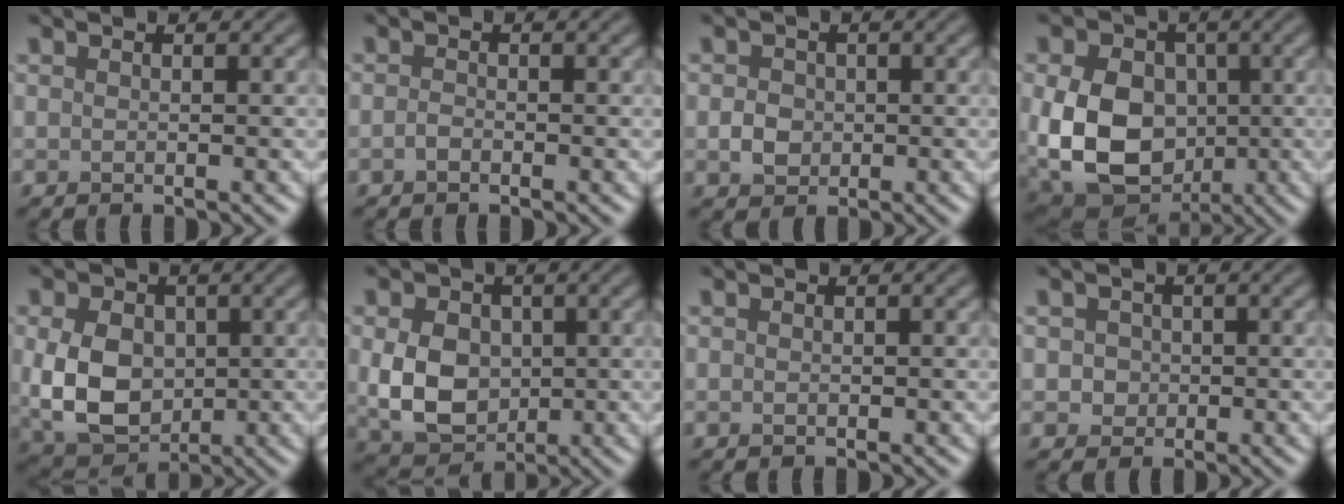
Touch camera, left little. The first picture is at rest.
{"total": 0.7, "force": [-0.4, 0.3, 0.5], "torque": [-0.011, -0.001, -0.009]}
{"total": 2.0, "force": [-0.1, 1.7, 0.9], "torque": [-0.013, -0.001, -0.006]}
{"total": 12.3, "force": [-0.7, 9.3, 8.0], "torque": [-0.152, -0.019, -0.014]}
{"total": 7.6, "force": [0.0, 5.6, 5.1], "torque": [-0.115, -0.012, 0.002]}
{"total": 6.6, "force": [0.1, 5.0, 4.3], "torque": [-0.091, -0.009, 0.001]}
{"total": 0.0}
{"total": 1.7, "force": [0.2, 1.6, 0.6], "torque": [-0.002, 0.000, 0.005]}